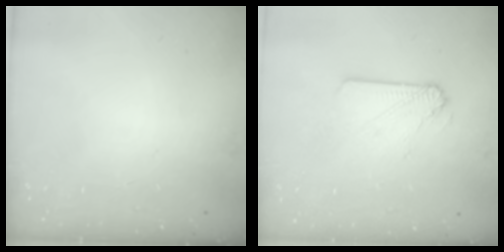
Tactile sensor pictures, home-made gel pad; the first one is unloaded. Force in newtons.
{"total": 4.4, "press": 4.4, "slide": 0.5}